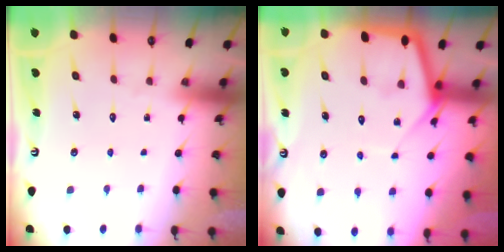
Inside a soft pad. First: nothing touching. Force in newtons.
{"total": 8.1, "press": 8.1, "slide": 0.9}